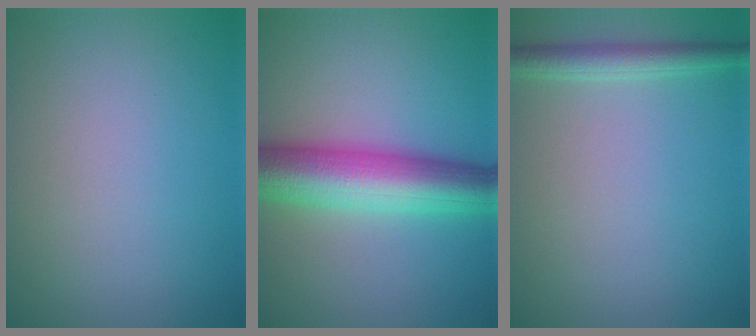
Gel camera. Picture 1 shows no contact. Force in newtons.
{"total": 8.3, "press": 8.2, "slide": 0.2}
{"total": 2.3, "press": 2.3, "slide": 0.1}